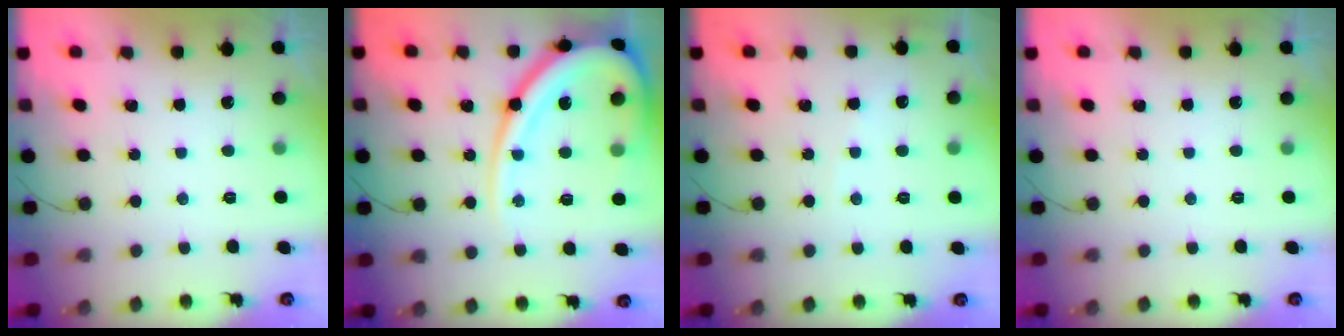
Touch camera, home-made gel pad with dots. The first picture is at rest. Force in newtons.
{"total": 19.7, "press": 19.6, "slide": 2.0}
{"total": 2.3, "press": 2.3, "slide": 0.4}
{"total": 0.0}